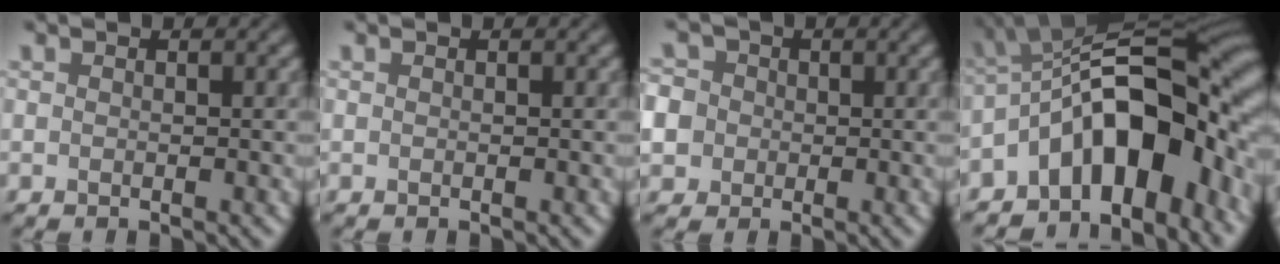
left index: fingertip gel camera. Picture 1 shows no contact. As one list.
[{"total": 0.0}, {"total": 7.3, "force": [-0.6, 6.8, 2.6], "torque": [-0.057, 0.021, -0.047]}, {"total": 13.3, "force": [-4.5, 6.4, 10.7], "torque": [-0.137, 0.020, -0.088]}]